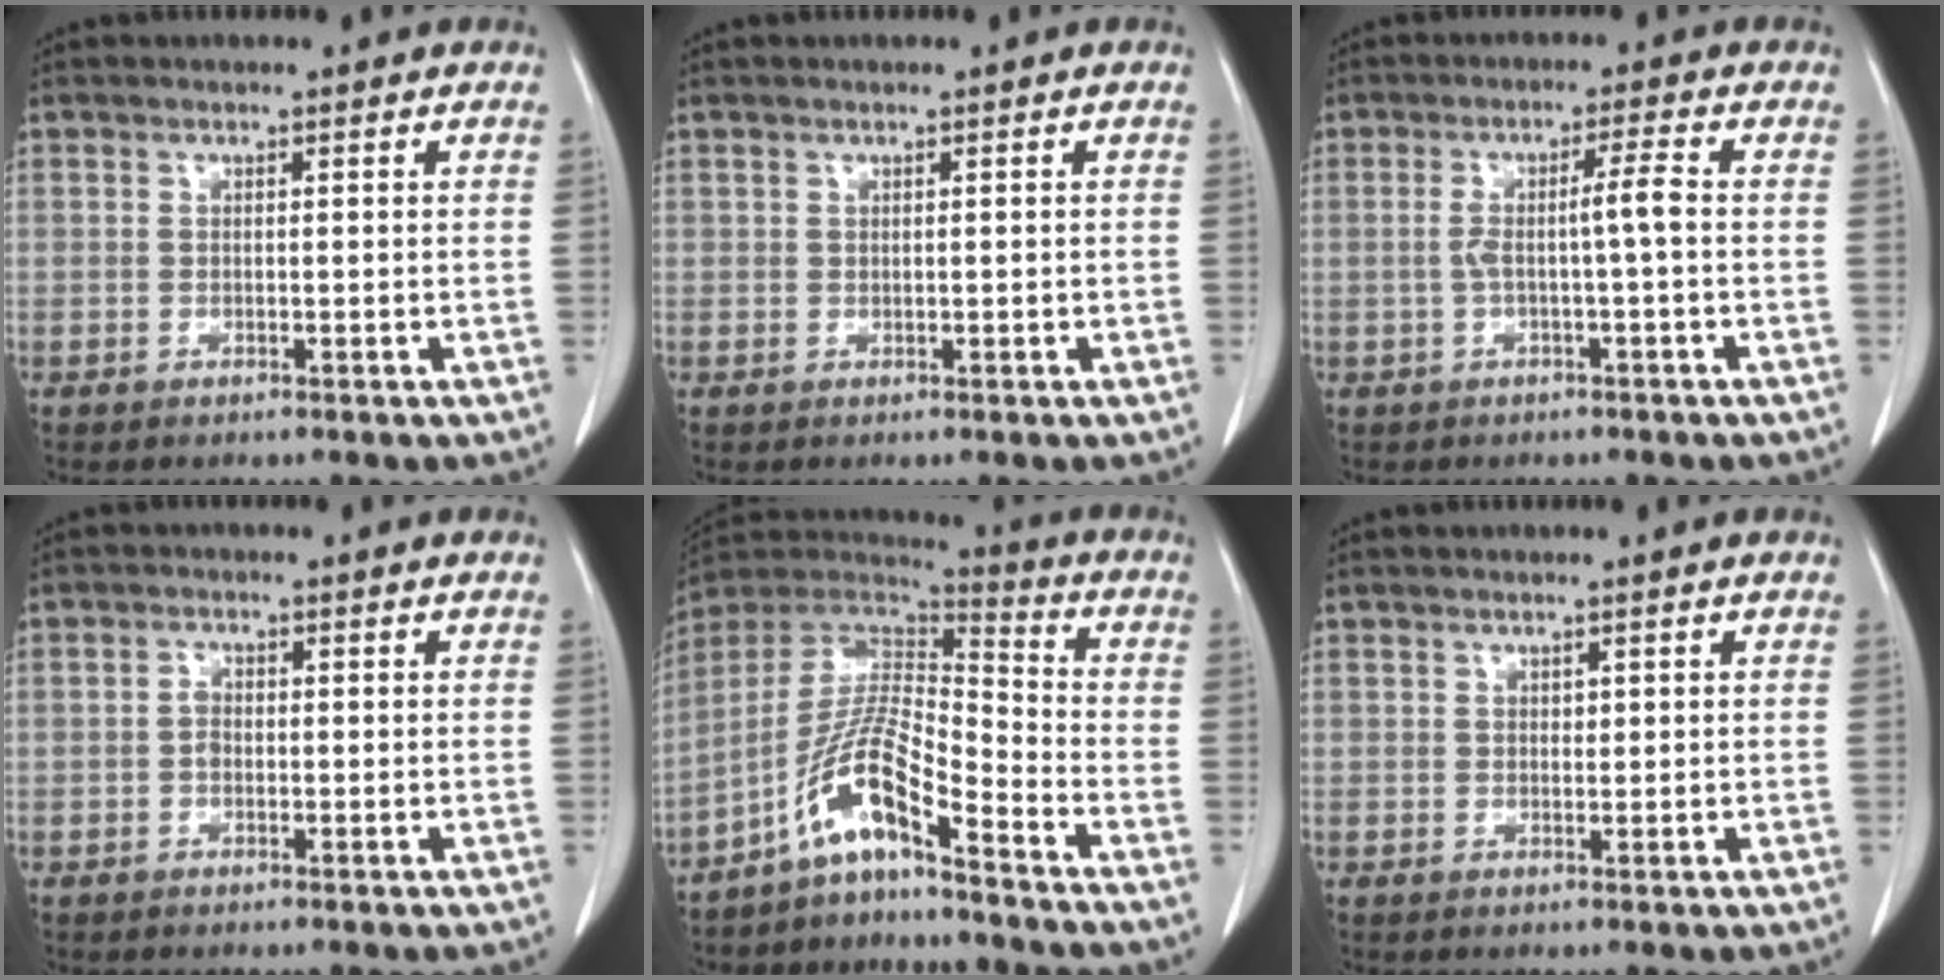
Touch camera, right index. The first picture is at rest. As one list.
[{"total": 0.0}, {"total": 3.9, "force": [-0.5, -0.4, 3.8], "torque": [-0.072, 0.012, -0.006]}, {"total": 1.4, "force": [-0.4, 1.0, 0.9], "torque": [-0.014, 0.005, -0.009]}, {"total": 10.8, "force": [-7.2, 1.2, 8.0], "torque": [-0.167, 0.015, -0.135]}, {"total": 0.6, "force": [0.2, 0.4, 0.3], "torque": [-0.002, 0.000, 0.004]}]